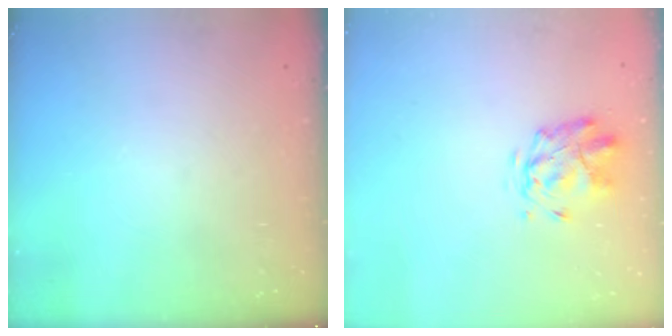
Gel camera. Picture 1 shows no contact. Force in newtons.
{"total": 2.8, "press": 2.4, "slide": 1.4}